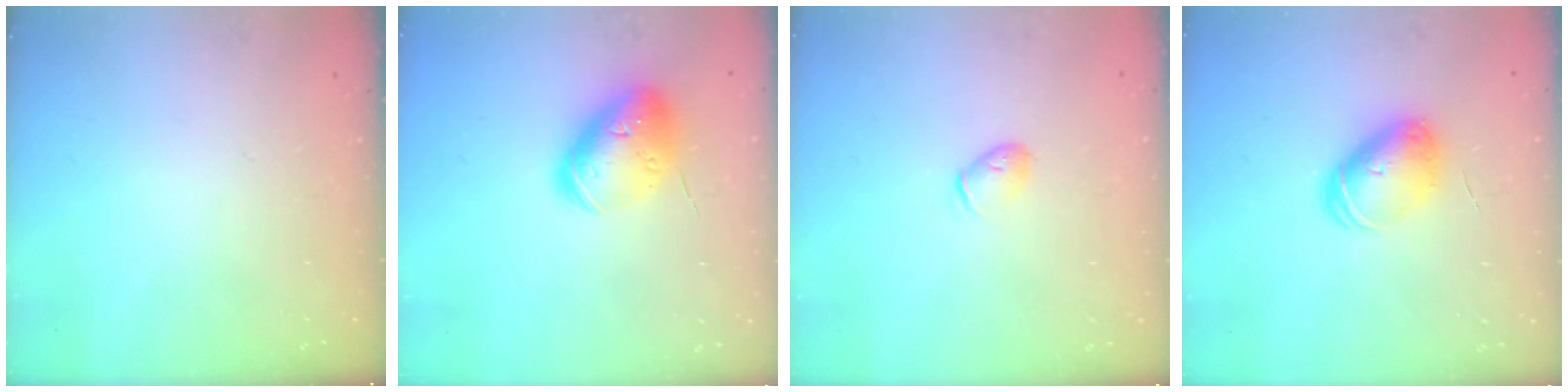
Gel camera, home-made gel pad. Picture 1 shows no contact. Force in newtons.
{"total": 17.0, "press": 16.8, "slide": 2.6}
{"total": 5.8, "press": 5.7, "slide": 1.1}
{"total": 8.1, "press": 8.1, "slide": 1.1}